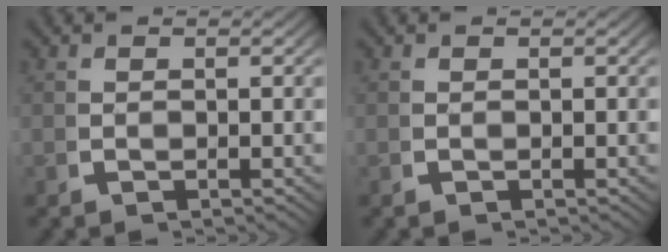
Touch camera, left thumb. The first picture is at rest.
{"total": 0.0}